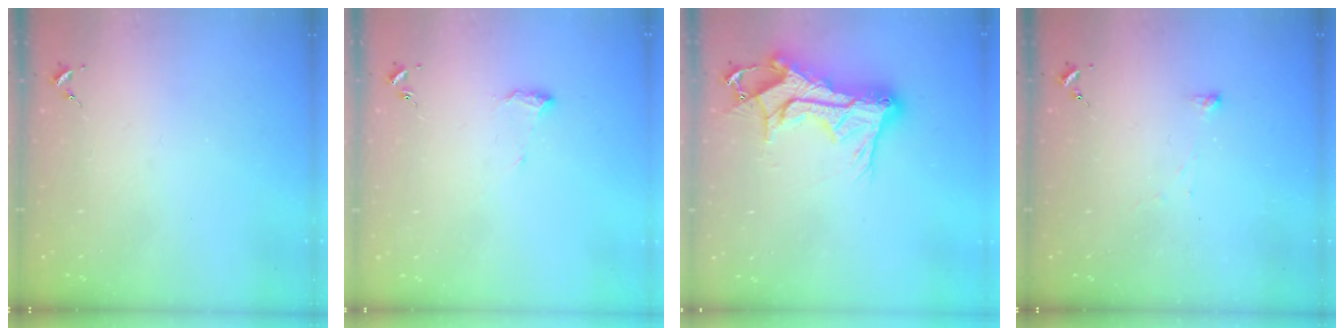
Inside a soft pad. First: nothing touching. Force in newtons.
{"total": 7.0, "press": 7.0, "slide": 0.8}
{"total": 20.1, "press": 20.1, "slide": 1.1}
{"total": 2.9, "press": 2.9, "slide": 0.3}